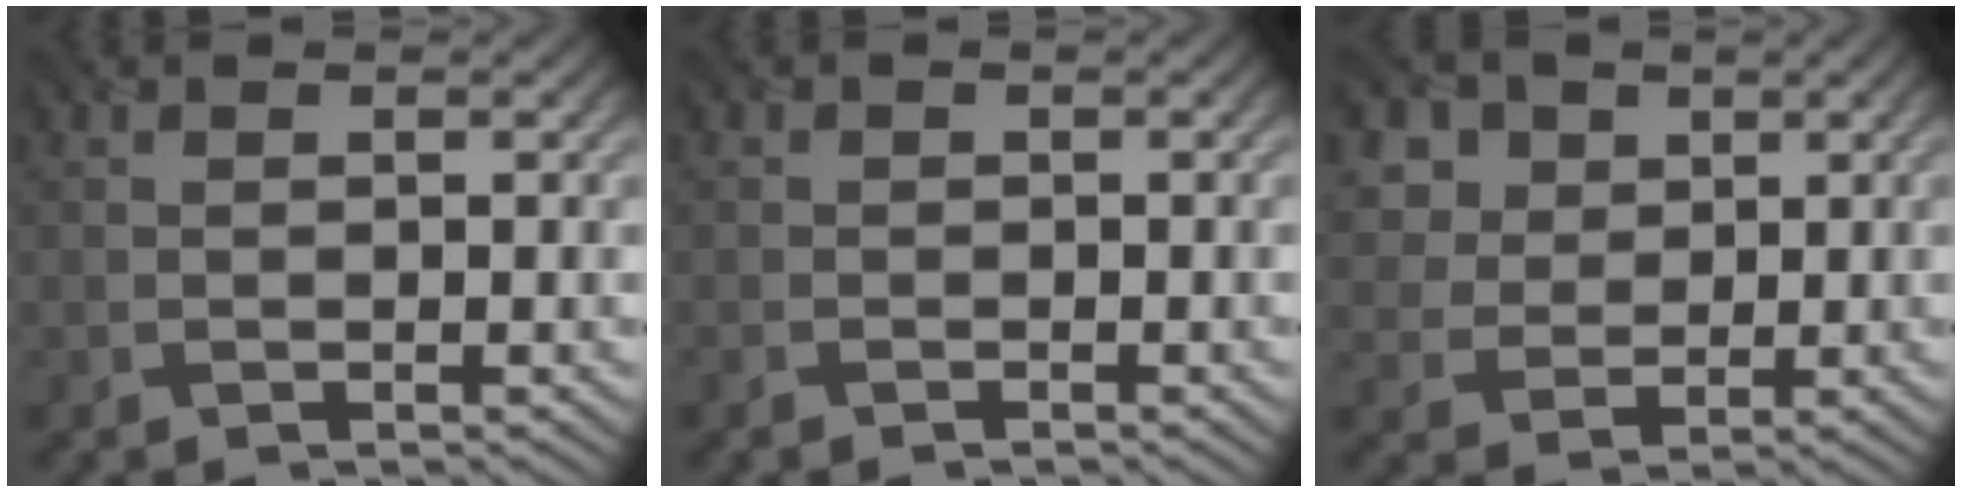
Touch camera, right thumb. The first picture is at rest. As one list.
[{"total": 1.3, "force": [-1.0, 0.8, 0.1], "torque": [-0.001, -0.003, -0.025]}, {"total": 6.4, "force": [3.3, 5.0, 2.2], "torque": [-0.098, -0.002, 0.068]}]